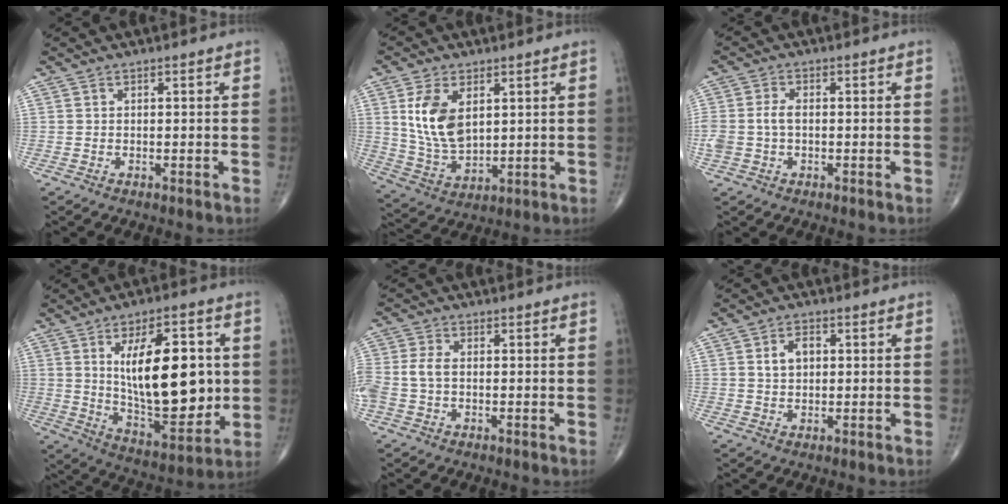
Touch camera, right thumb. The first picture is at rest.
{"total": 11.3, "force": [3.2, 6.6, 8.6], "torque": [-0.157, -0.017, 0.073]}
{"total": 4.8, "force": [-0.4, 3.1, 3.7], "torque": [-0.096, 0.015, -0.008]}
{"total": 22.1, "force": [2.7, 10.2, 19.4], "torque": [-0.266, -0.025, 0.056]}
{"total": 5.5, "force": [-0.5, 3.6, 4.1], "torque": [-0.106, 0.014, -0.013]}
{"total": 4.1, "force": [0.8, 2.8, 2.9], "torque": [-0.045, 0.005, 0.014]}